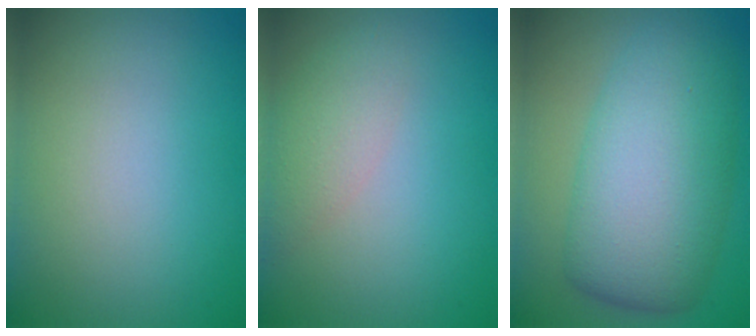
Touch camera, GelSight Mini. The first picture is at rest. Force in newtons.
{"total": 2.8, "press": 2.8, "slide": 0.1}
{"total": 9.4, "press": 9.4, "slide": 0.2}